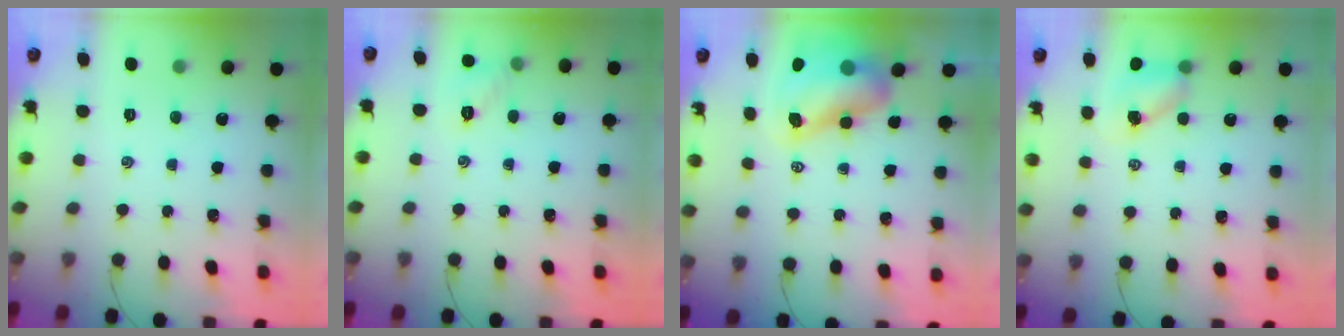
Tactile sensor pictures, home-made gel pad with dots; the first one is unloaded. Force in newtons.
{"total": 6.2, "press": 6.0, "slide": 1.4}
{"total": 9.7, "press": 9.3, "slide": 2.8}
{"total": 4.9, "press": 4.8, "slide": 0.3}